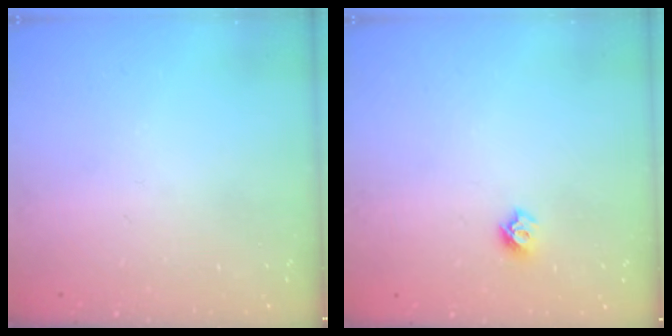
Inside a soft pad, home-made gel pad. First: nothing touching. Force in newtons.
{"total": 5.7, "press": 5.7, "slide": 0.5}